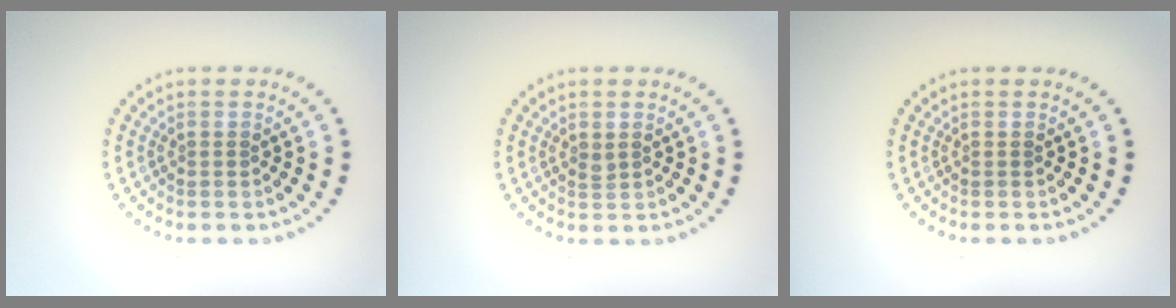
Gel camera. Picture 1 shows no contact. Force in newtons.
{"total": 0.6, "press": 0.5, "slide": 0.3}
{"total": 0.0}